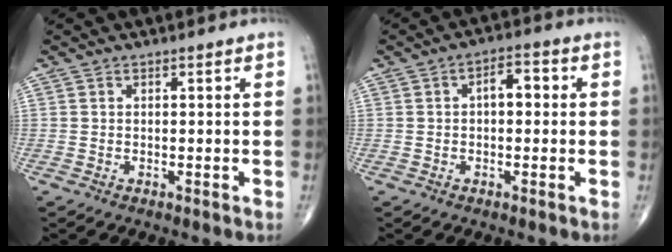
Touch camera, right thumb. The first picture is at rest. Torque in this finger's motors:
{"motor_torque": [0.36, 1.27, 0.63, 0.04, 0.02]}